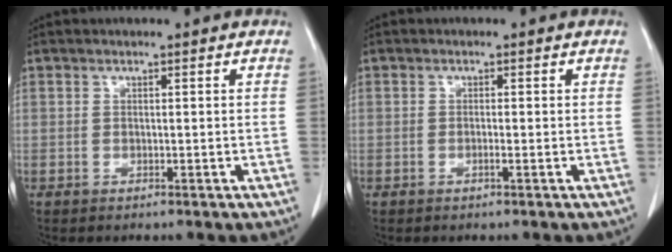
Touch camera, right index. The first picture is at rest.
{"total": 0.8, "force": [-0.4, -0.1, 0.7], "torque": [-0.016, -0.001, -0.006]}